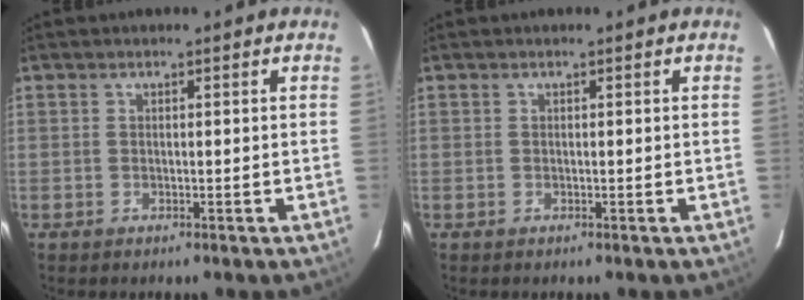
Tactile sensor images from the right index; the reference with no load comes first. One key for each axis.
{"total": 0.0}